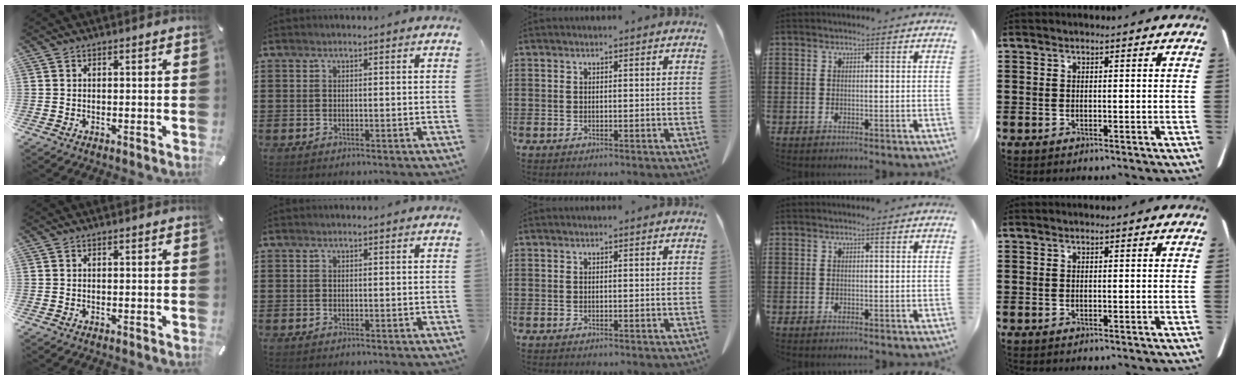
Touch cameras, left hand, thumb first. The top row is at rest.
{}